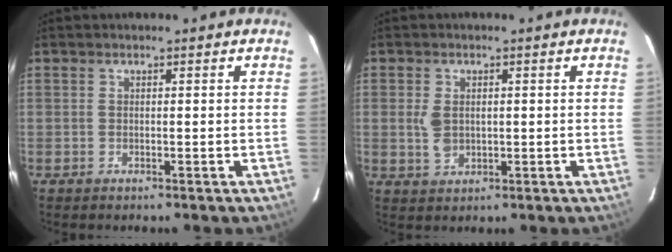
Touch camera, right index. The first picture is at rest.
{"total": 3.4, "force": [0.1, 2.2, 2.6], "torque": [-0.059, 0.003, 0.009]}